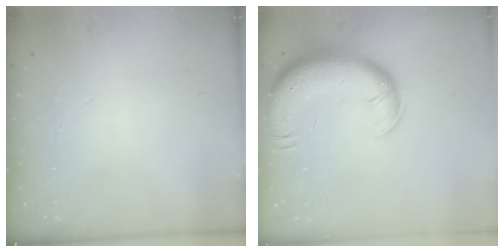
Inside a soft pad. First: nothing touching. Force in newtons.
{"total": 15.7, "press": 15.3, "slide": 3.9}